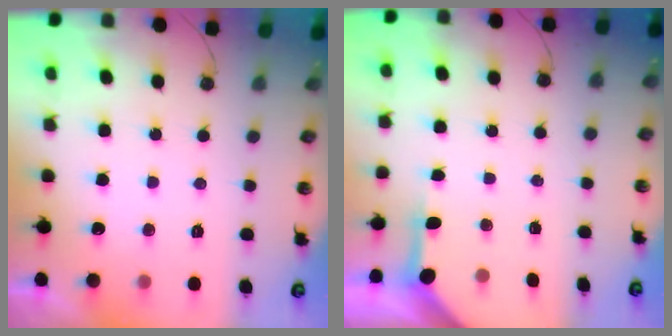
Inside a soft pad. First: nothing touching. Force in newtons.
{"total": 3.9, "press": 3.9, "slide": 0.2}